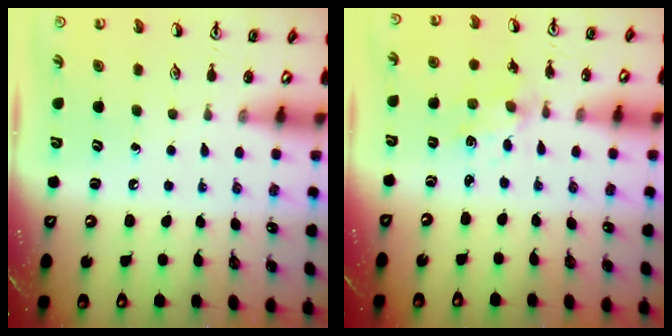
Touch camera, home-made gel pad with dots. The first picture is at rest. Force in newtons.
{"total": 2.0, "press": 2.0, "slide": 0.5}